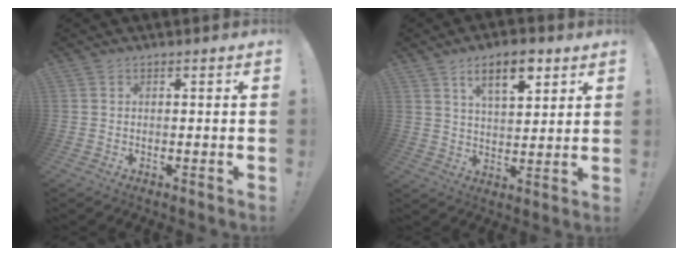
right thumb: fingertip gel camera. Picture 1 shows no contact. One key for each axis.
{"total": 10.6, "fx": 6.0, "fy": 4.5, "fz": 7.5, "tx": -0.113, "ty": -0.018, "tz": 0.105}